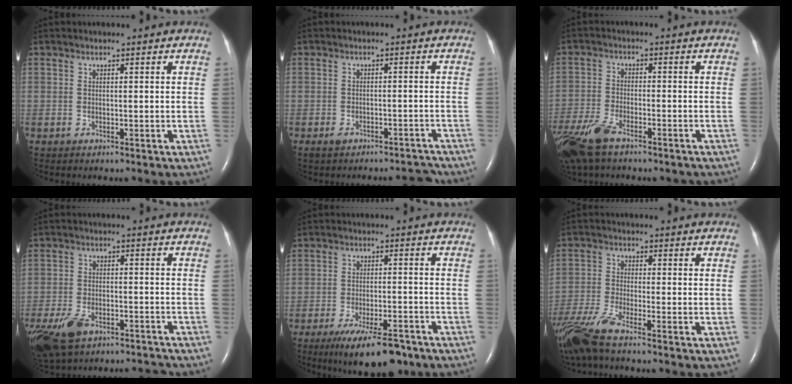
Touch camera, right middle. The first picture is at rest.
{"total": 4.1, "force": [-3.8, 1.2, 1.1], "torque": [-0.009, 0.007, -0.055]}
{"total": 10.8, "force": [-7.9, 3.6, 6.4], "torque": [-0.137, -0.018, -0.134]}
{"total": 13.2, "force": [-10.1, 5.2, 6.8], "torque": [-0.166, -0.007, -0.163]}
{"total": 11.2, "force": [-8.3, 3.0, 6.9], "torque": [-0.111, -0.016, -0.129]}
{"total": 8.4, "force": [-6.7, -0.1, 5.0], "torque": [-0.111, -0.027, -0.131]}